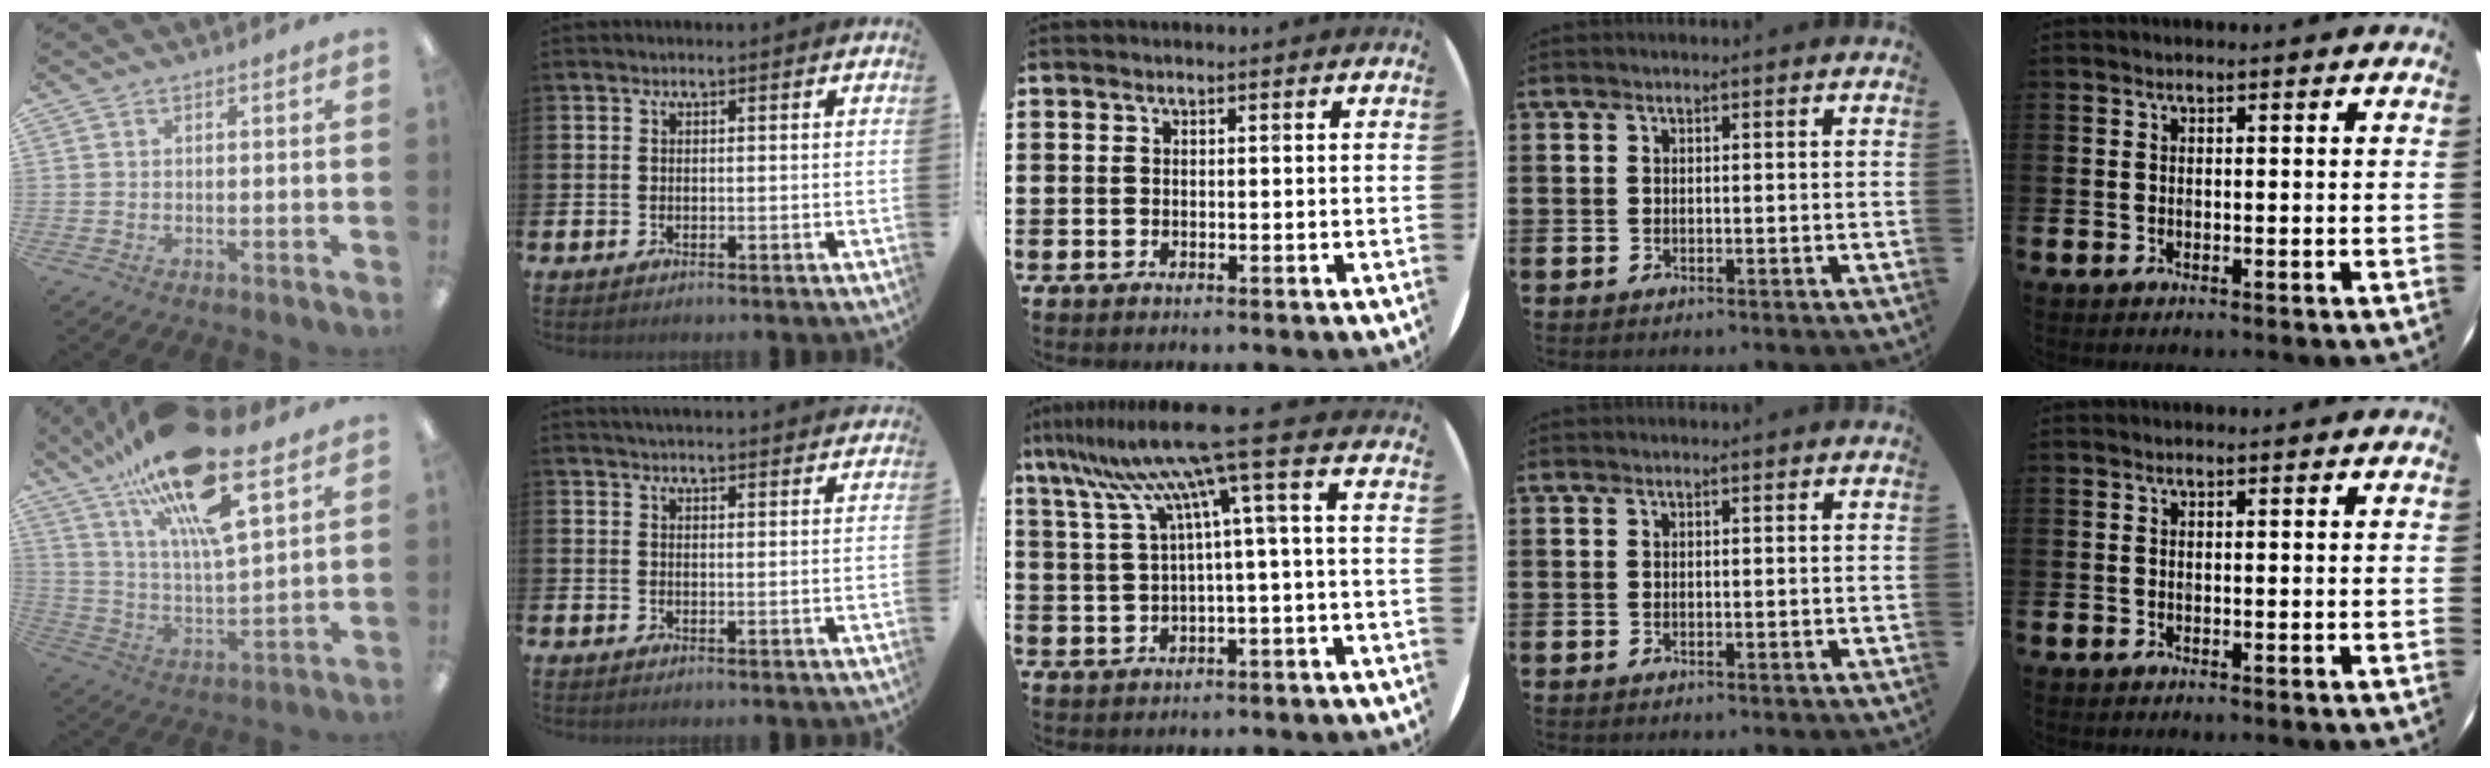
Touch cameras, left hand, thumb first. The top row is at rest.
{"thumb": {"total": 21.7, "force": [15.1, 5.6, 14.6], "torque": [-0.257, -0.083, 0.254]}, "index": {"total": 3.7, "force": [3.7, -0.1, 0.1], "torque": [-0.008, -0.020, 0.067]}, "middle": {"total": 10.4, "force": [5.6, -0.6, 8.7], "torque": [-0.202, -0.035, 0.084]}}